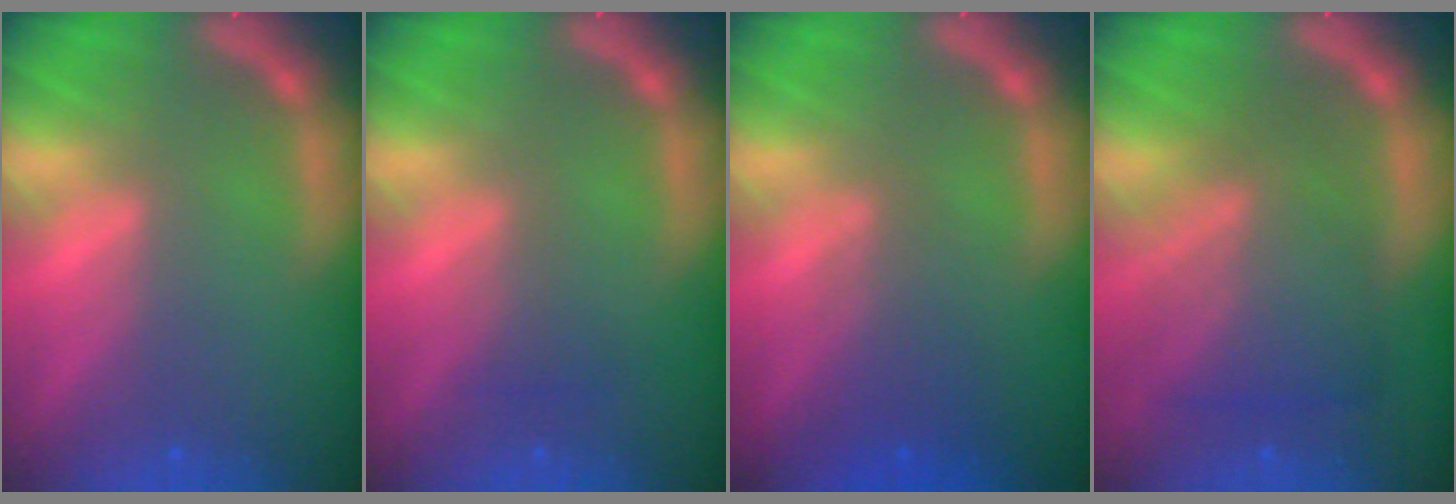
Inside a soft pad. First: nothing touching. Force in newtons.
{"total": 1.5}
{"total": 3.0}
{"total": 7.0}